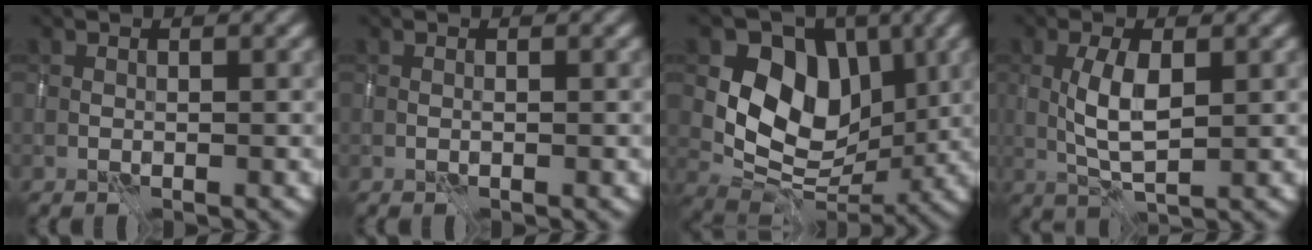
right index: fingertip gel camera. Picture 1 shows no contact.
{"total": 0.0}
{"total": 8.3, "force": [1.6, 6.3, 5.2], "torque": [-0.081, -0.011, 0.023]}
{"total": 3.7, "force": [0.0, 1.3, 3.5], "torque": [-0.076, 0.001, 0.000]}